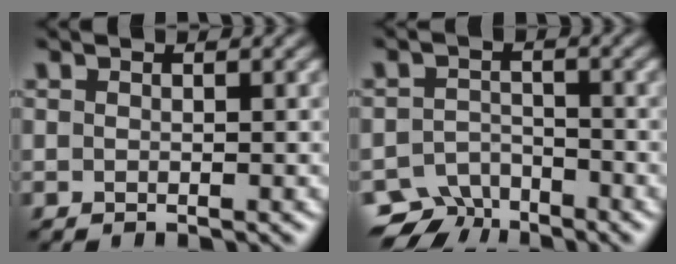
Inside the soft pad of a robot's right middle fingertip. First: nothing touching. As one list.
[{"total": 3.9, "force": [-3.4, 1.8, 0.3], "torque": [0.005, 0.001, -0.061]}]